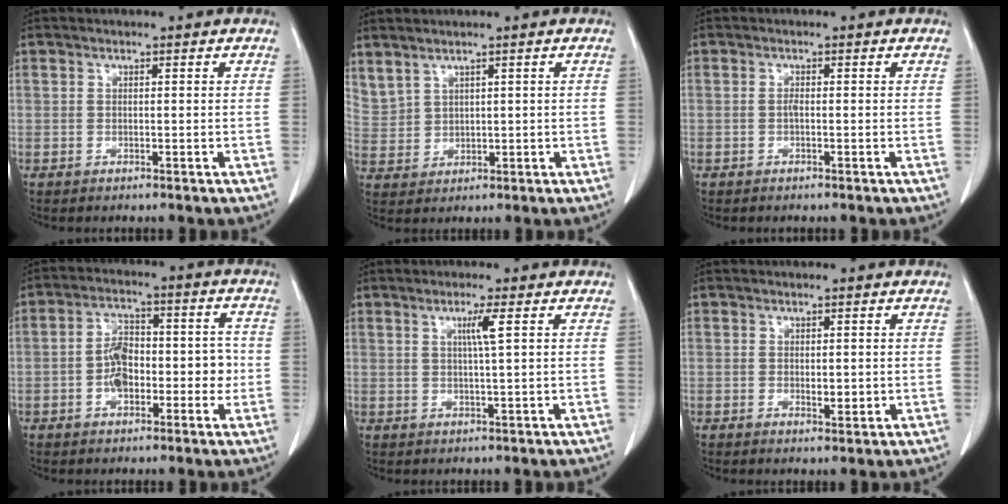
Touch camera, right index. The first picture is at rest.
{"total": 5.8, "force": [3.8, 3.7, 2.3], "torque": [-0.066, 0.008, 0.100]}
{"total": 0.7, "force": [-0.2, 0.1, 0.7], "torque": [-0.015, 0.001, -0.003]}
{"total": 8.1, "force": [-1.5, 4.6, 6.5], "torque": [-0.108, 0.033, -0.024]}
{"total": 3.0, "force": [1.1, -0.6, 2.8], "torque": [-0.052, -0.004, 0.020]}
{"total": 2.0, "force": [-0.1, 0.9, 1.7], "torque": [-0.026, -0.004, 0.003]}